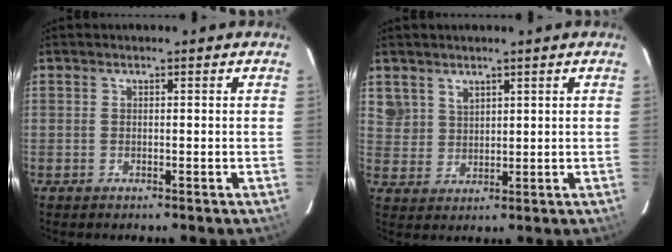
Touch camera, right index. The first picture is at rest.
{"total": 4.8, "force": [3.1, 3.6, 0.7], "torque": [-0.002, 0.012, 0.068]}